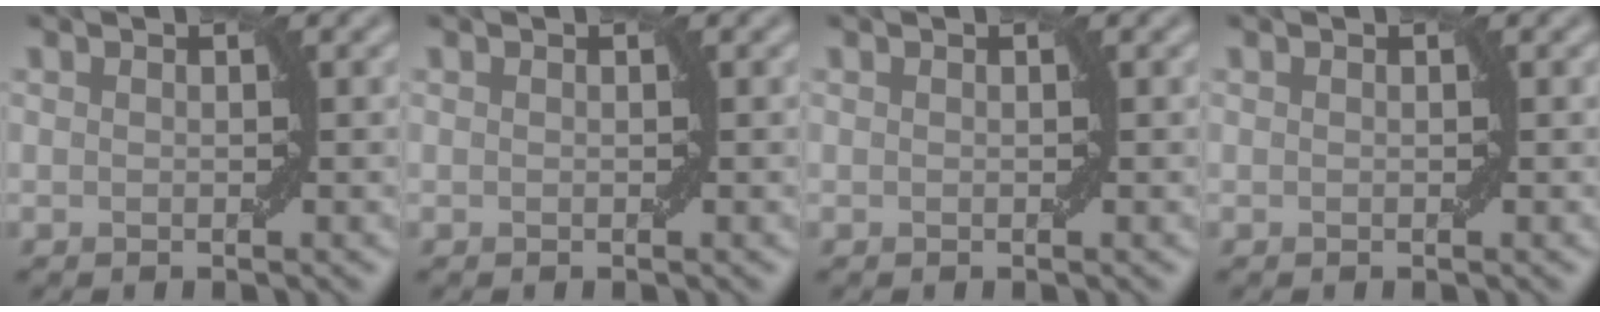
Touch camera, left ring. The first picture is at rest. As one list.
[{"total": 0.0}, {"total": 0.0}, {"total": 0.0}]